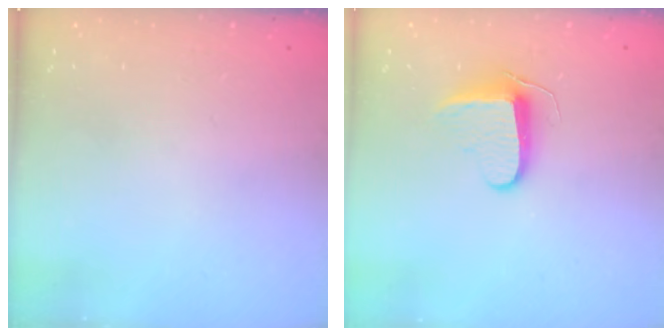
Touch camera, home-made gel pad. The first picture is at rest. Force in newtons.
{"total": 9.6, "press": 9.6, "slide": 0.8}